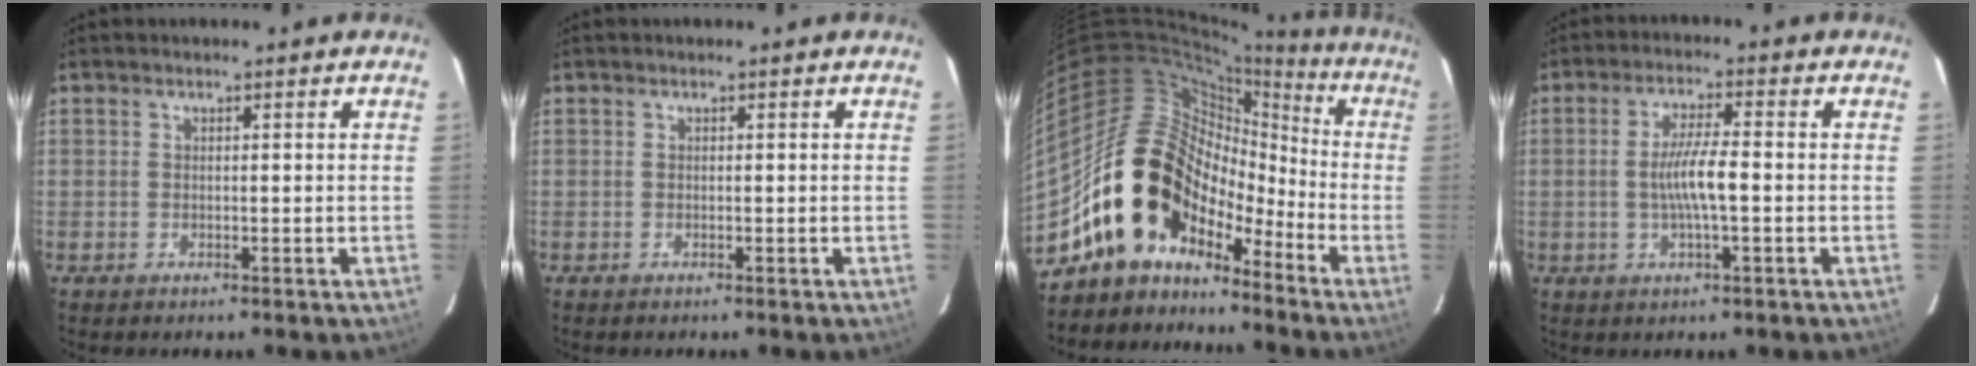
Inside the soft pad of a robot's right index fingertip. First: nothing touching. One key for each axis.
{"total": 0.0}
{"total": 17.9, "fx": -10.4, "fy": 12.8, "fz": 7.1, "tx": -0.131, "ty": 0.045, "tz": -0.179}
{"total": 6.1, "fx": -1.0, "fy": 0.5, "fz": 6.0, "tx": -0.111, "ty": -0.001, "tz": -0.017}